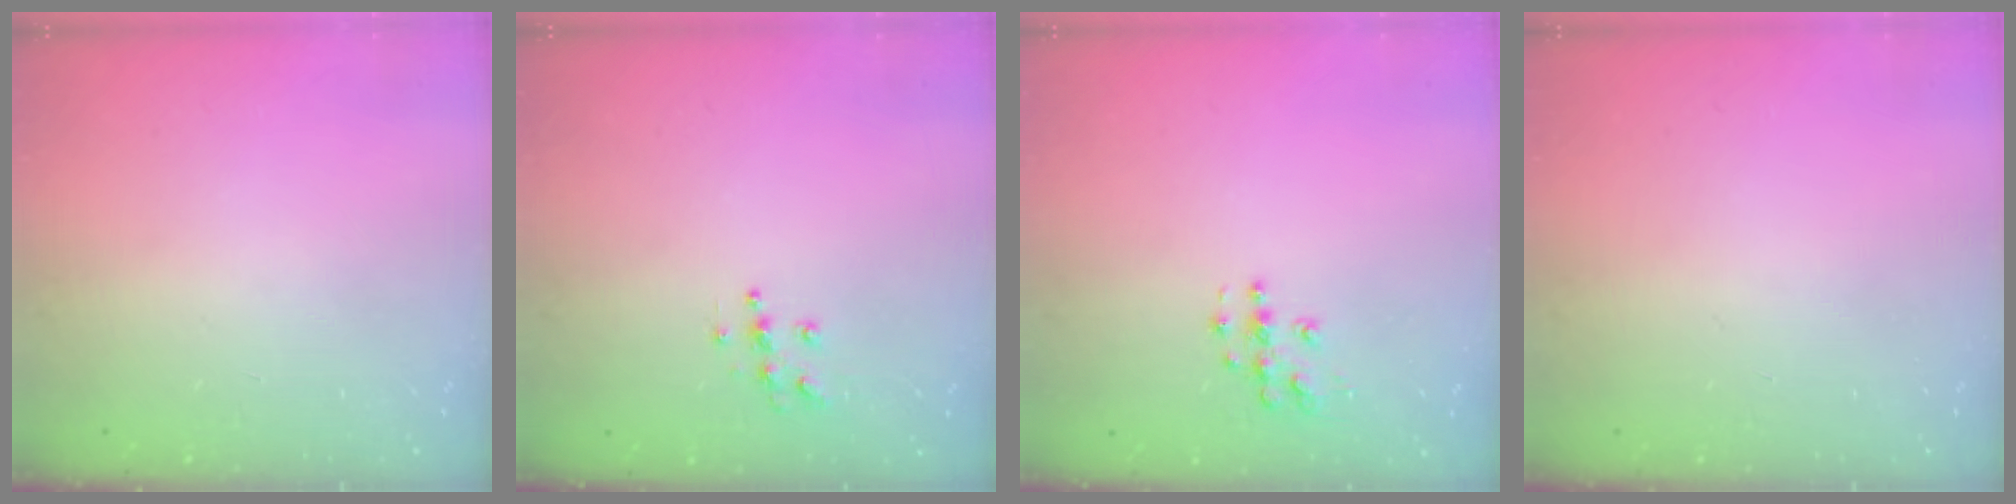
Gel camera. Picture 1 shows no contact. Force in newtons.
{"total": 5.7, "press": 5.7, "slide": 0.5}
{"total": 6.1, "press": 6.1, "slide": 0.3}
{"total": 0.0}